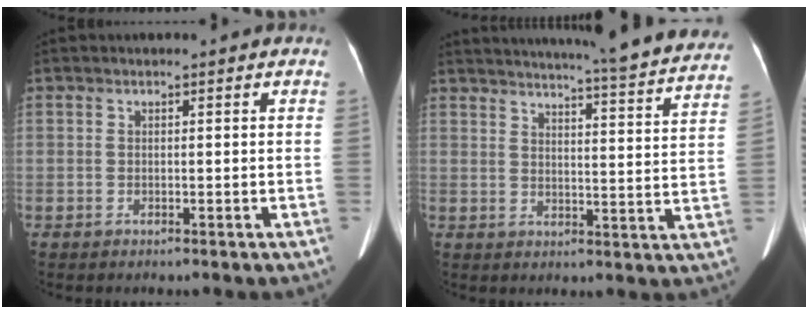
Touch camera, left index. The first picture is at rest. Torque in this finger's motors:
{"motor_torque": [0.59, -1.55, 0.08, 0.11]}